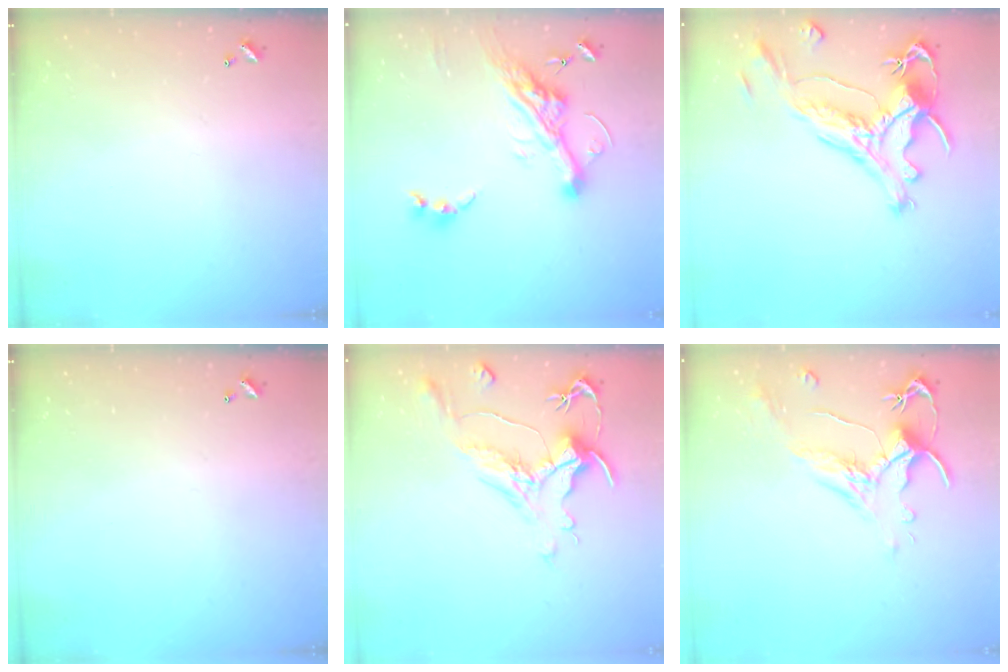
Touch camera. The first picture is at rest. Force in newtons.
{"total": 12.9, "press": 12.8, "slide": 1.9}
{"total": 2.1, "press": 1.6, "slide": 1.3}
{"total": 0.0}
{"total": 1.1, "press": 0.2, "slide": 1.1}
{"total": 1.5, "press": 1.0, "slide": 1.1}